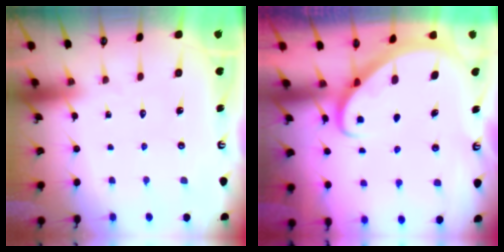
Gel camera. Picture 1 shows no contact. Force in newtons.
{"total": 2.7, "press": 2.7, "slide": 0.1}